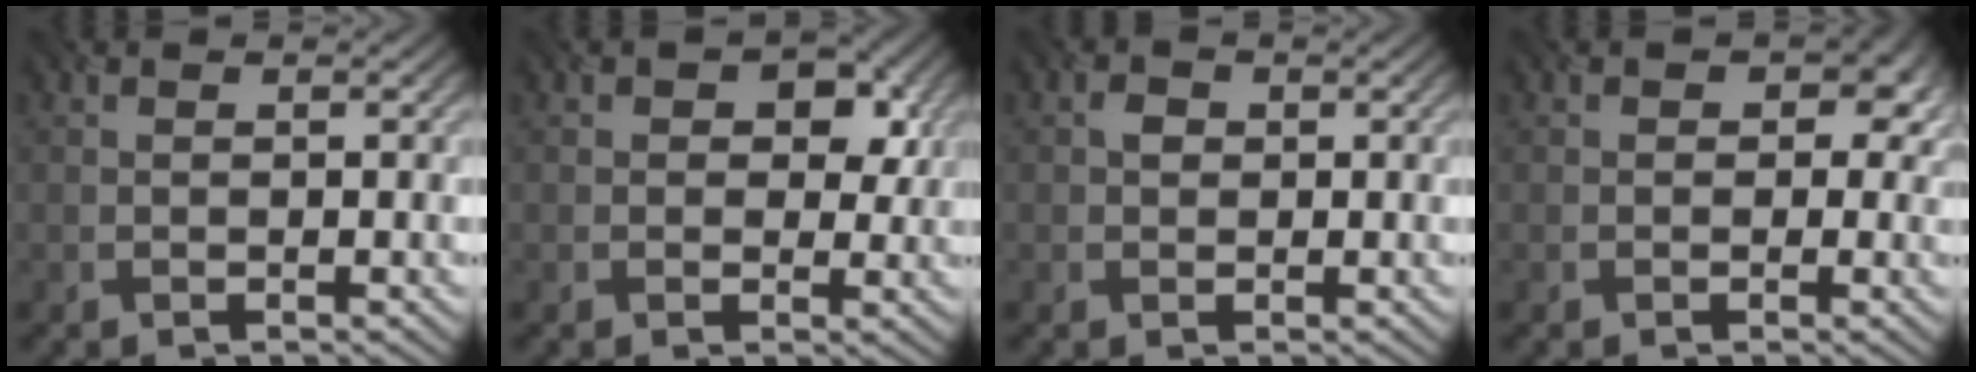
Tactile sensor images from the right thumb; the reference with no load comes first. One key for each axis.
{"total": 4.2, "fx": 1.3, "fy": 2.9, "fz": 2.6, "tx": -0.032, "ty": -0.006, "tz": 0.010}
{"total": 1.2, "fx": 0.2, "fy": 1.1, "fz": 0.5, "tx": -0.009, "ty": 0.001, "tz": -0.002}
{"total": 3.7, "fx": 0.8, "fy": 3.1, "fz": 2.0, "tx": -0.017, "ty": -0.001, "tz": 0.003}